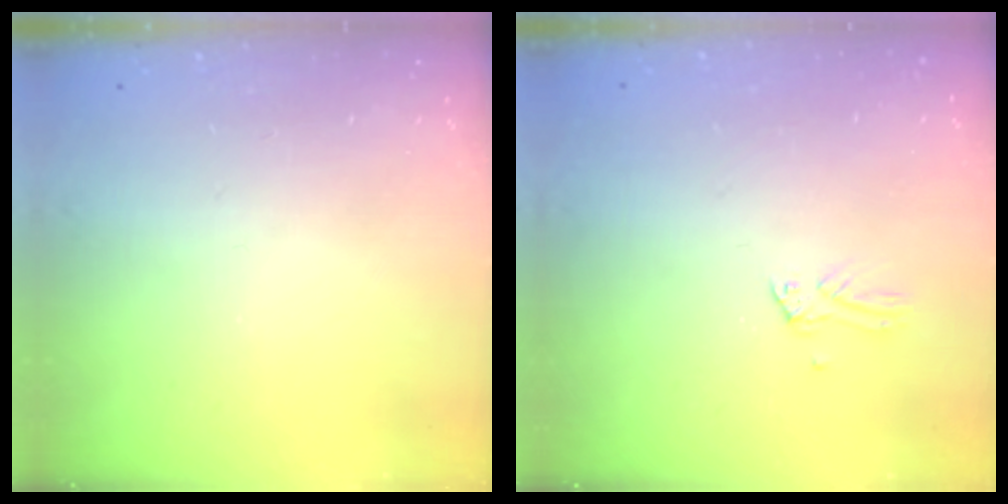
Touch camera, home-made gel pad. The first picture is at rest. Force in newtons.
{"total": 0.0}